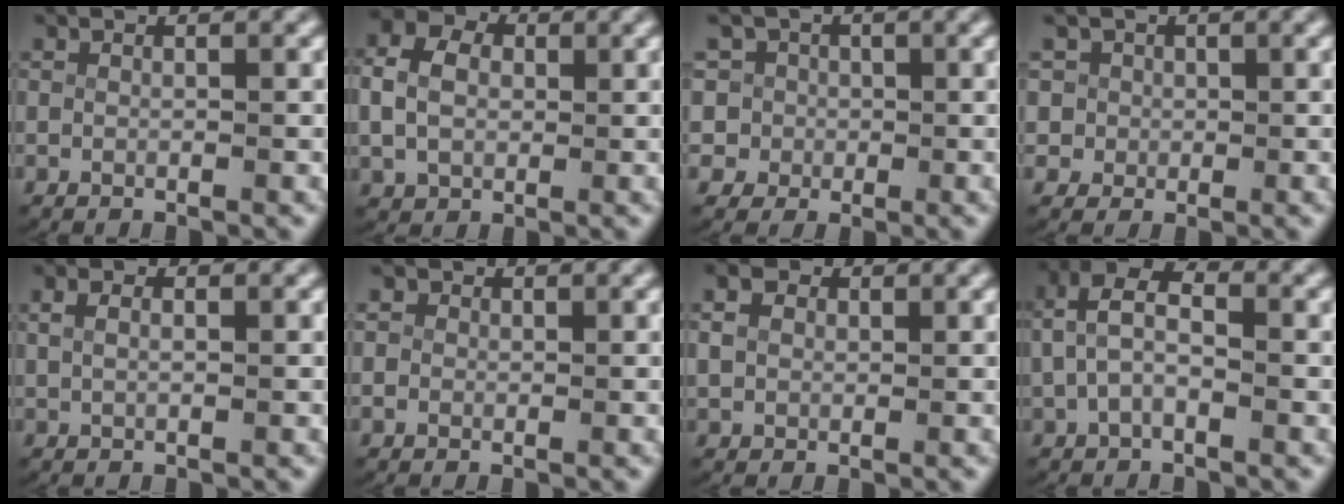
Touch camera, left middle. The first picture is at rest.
{"total": 5.2, "force": [0.5, 4.3, 2.9], "torque": [-0.066, 0.004, 0.008]}
{"total": 9.3, "force": [-0.7, 8.9, 2.4], "torque": [-0.093, -0.032, -0.015]}
{"total": 6.2, "force": [0.1, 5.9, 1.8], "torque": [-0.066, -0.025, 0.003]}
{"total": 1.3, "force": [0.4, 0.6, 1.1], "torque": [-0.022, -0.002, 0.012]}
{"total": 2.2, "force": [0.2, 2.2, 0.5], "torque": [-0.024, -0.004, 0.002]}
{"total": 2.2, "force": [0.6, 1.9, 1.0], "torque": [-0.031, -0.003, 0.014]}
{"total": 4.7, "force": [0.5, 2.9, 3.6], "torque": [-0.063, -0.003, 0.007]}